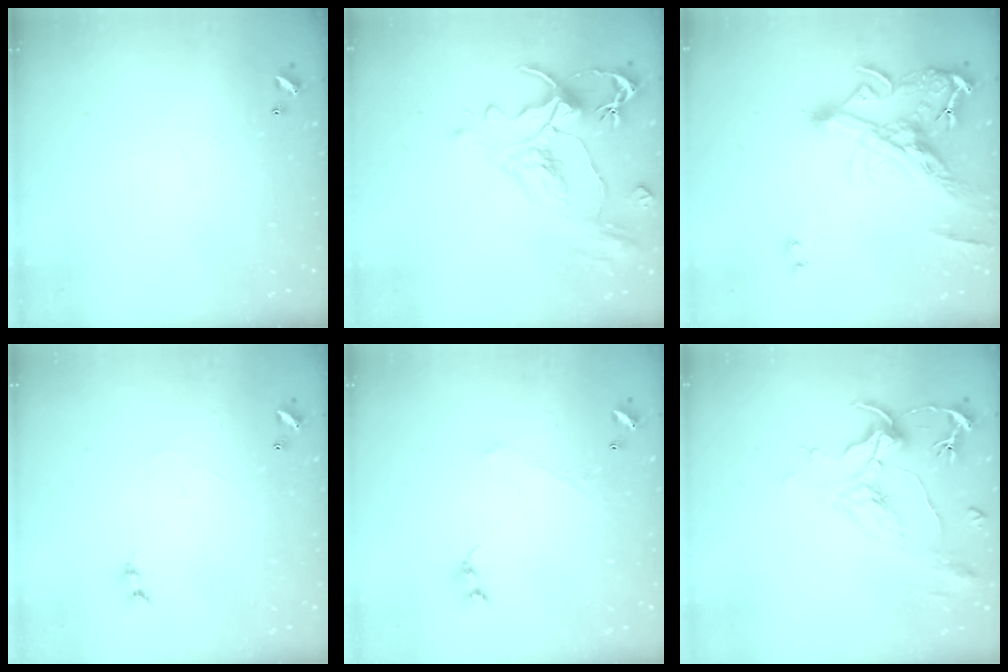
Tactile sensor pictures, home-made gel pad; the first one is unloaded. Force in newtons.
{"total": 1.6, "press": 0.3, "slide": 1.5}
{"total": 11.1, "press": 10.7, "slide": 2.6}
{"total": 0.0}
{"total": 1.1, "press": 1.0, "slide": 0.6}
{"total": 2.3, "press": 1.8, "slide": 1.3}